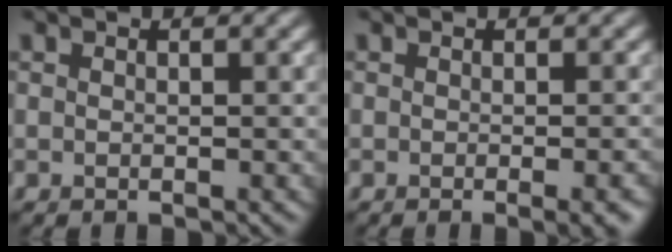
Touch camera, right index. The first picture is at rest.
{"total": 3.8, "force": [-1.3, 1.3, 3.3], "torque": [-0.021, -0.002, -0.010]}